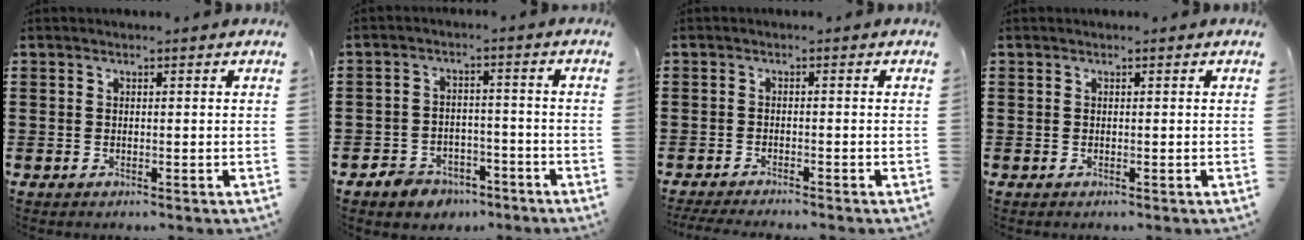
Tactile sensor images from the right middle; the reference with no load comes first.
{"total": 4.0, "force": [-3.6, 1.7, 0.5], "torque": [-0.022, 0.007, -0.075]}
{"total": 1.8, "force": [-1.7, -0.1, 0.5], "torque": [-0.008, 0.000, -0.034]}
{"total": 0.0}